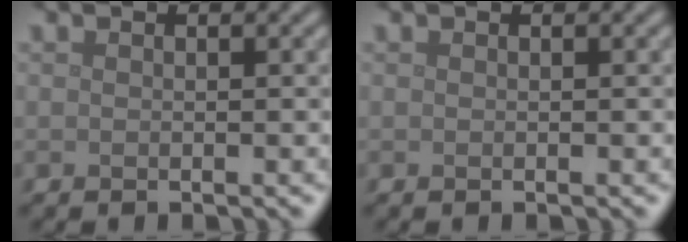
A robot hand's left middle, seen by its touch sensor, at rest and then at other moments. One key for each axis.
{"total": 0.0}